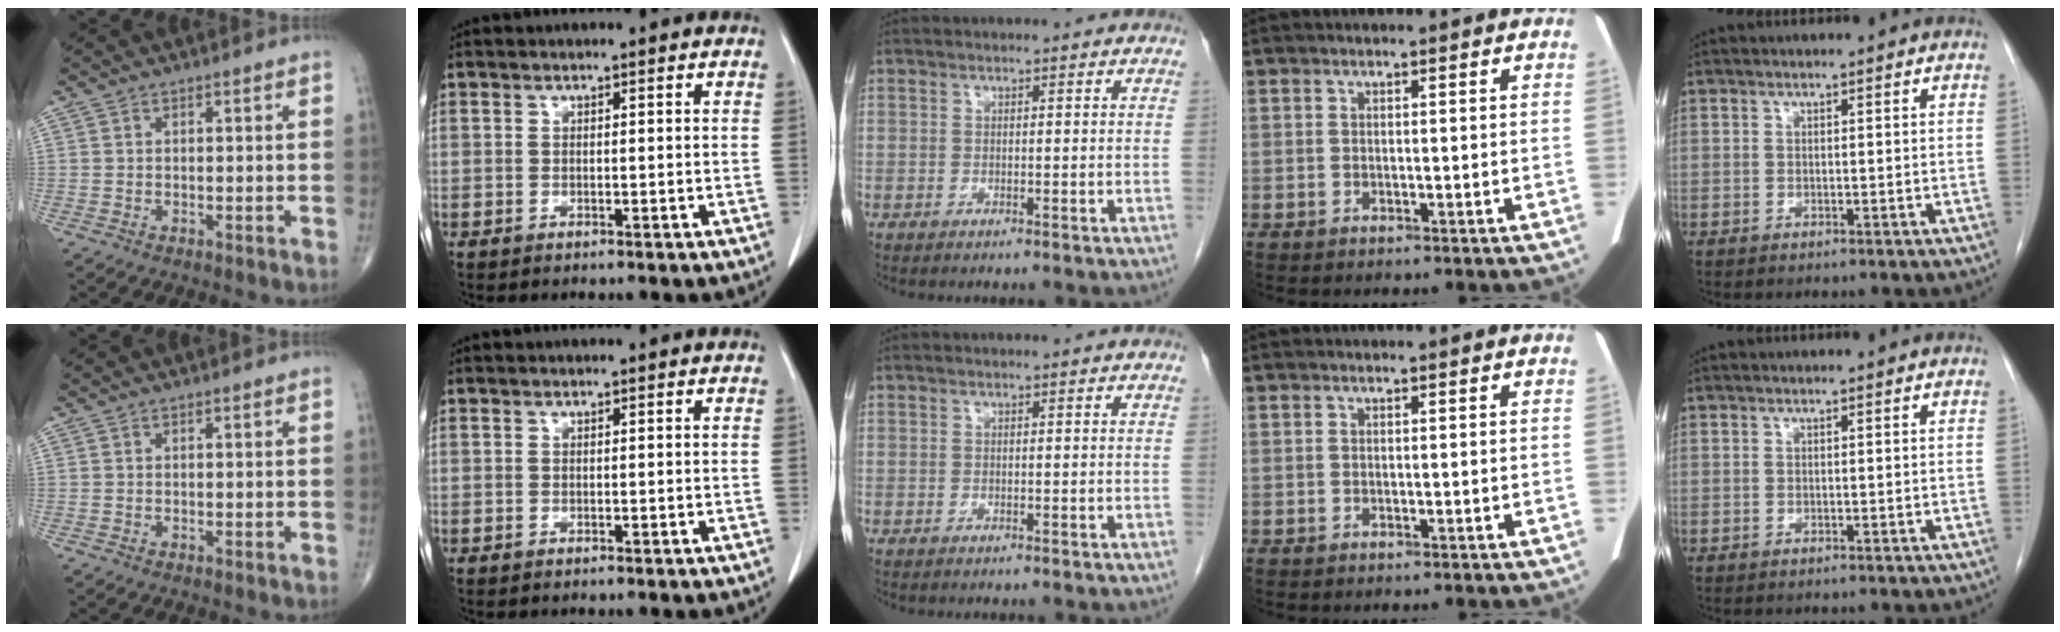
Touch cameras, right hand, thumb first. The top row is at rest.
{}